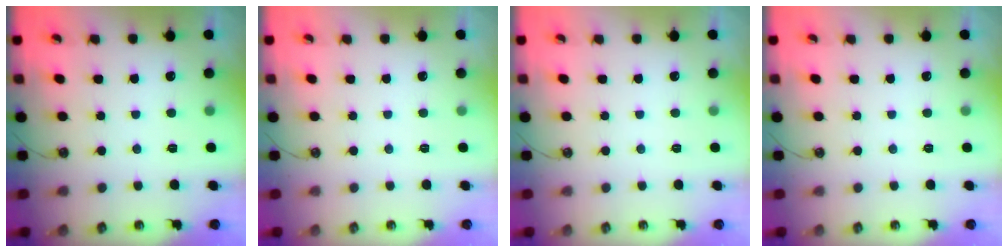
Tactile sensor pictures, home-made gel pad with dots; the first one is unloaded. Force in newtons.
{"total": 0.0}
{"total": 0.0}
{"total": 0.0}